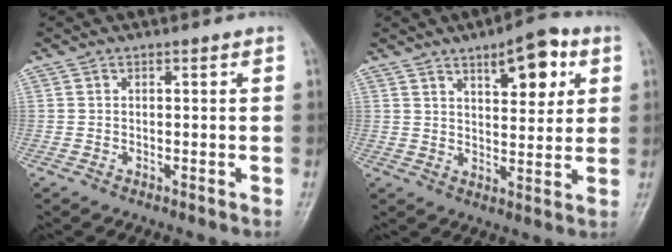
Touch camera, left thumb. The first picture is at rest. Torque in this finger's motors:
{"motor_torque": [-0.02, 0.33, -0.01, -0.12, 0.11]}